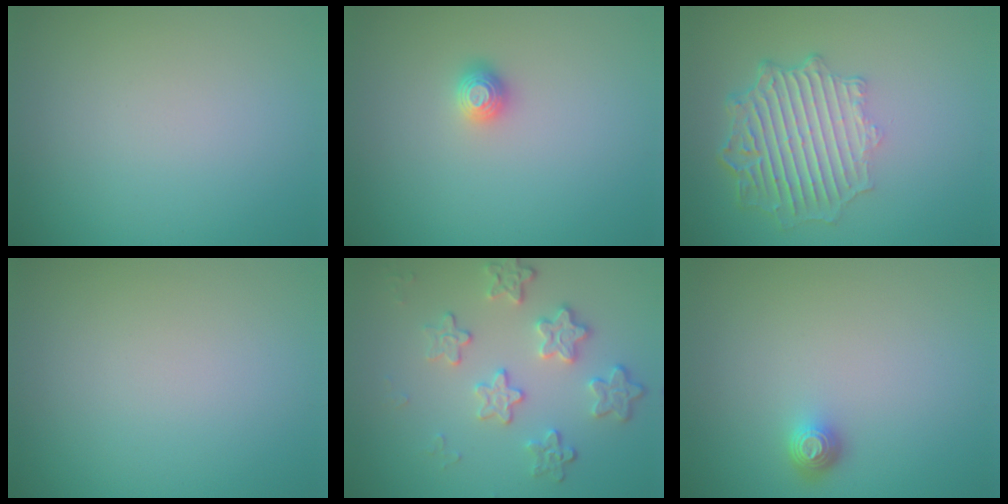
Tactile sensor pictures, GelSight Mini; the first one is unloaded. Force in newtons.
{"total": 1.1, "press": 1.1, "slide": 0.3}
{"total": 6.4, "press": 4.9, "slide": 4.2}
{"total": 0.0}
{"total": 3.9, "press": 3.2, "slide": 2.2}
{"total": 1.4, "press": 1.1, "slide": 0.9}